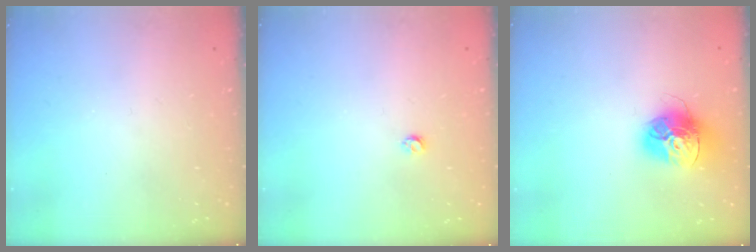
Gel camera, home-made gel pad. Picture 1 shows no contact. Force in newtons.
{"total": 2.9, "press": 2.8, "slide": 0.5}
{"total": 15.1, "press": 15.0, "slide": 1.5}